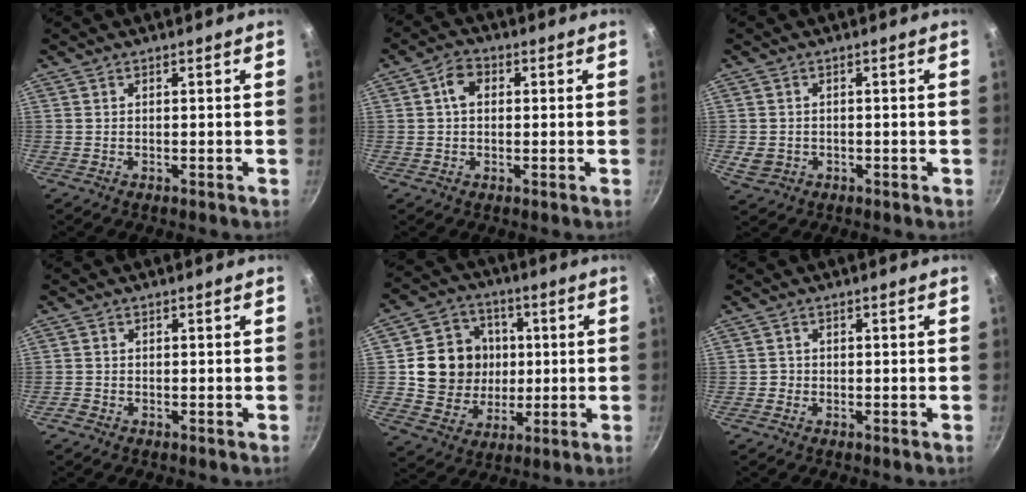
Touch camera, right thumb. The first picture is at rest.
{"total": 4.1, "force": [0.6, 3.0, 2.8], "torque": [-0.039, 0.010, 0.002]}
{"total": 3.4, "force": [-0.7, 2.9, 1.6], "torque": [-0.029, 0.003, -0.004]}
{"total": 1.2, "force": [-0.9, 0.8, 0.2], "torque": [-0.005, 0.003, -0.016]}
{"total": 14.4, "force": [1.2, 13.2, 5.7], "torque": [-0.065, 0.010, 0.023]}
{"total": 1.0, "force": [-0.4, 1.0, 0.1], "torque": [0.003, 0.003, -0.008]}